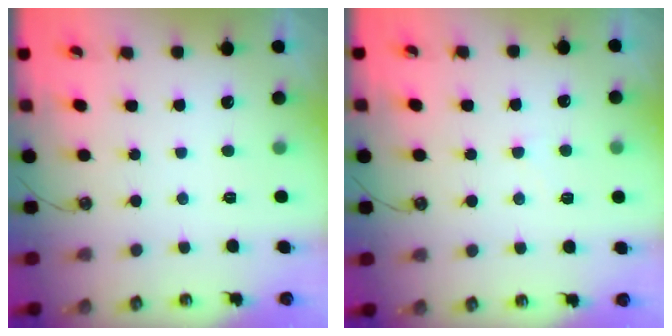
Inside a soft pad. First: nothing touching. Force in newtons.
{"total": 6.1, "press": 6.0, "slide": 0.9}